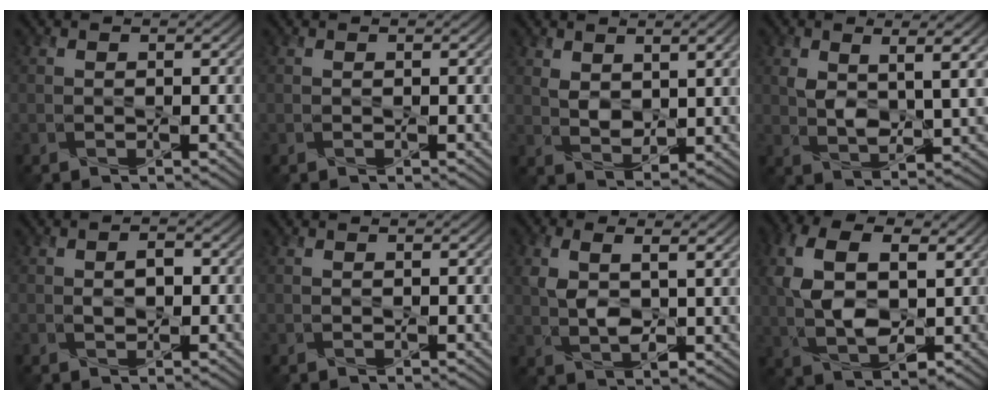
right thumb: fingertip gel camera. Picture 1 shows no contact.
{"total": 0.0}
{"total": 5.8, "force": [2.5, 2.9, 4.3], "torque": [-0.088, -0.007, 0.050]}
{"total": 6.2, "force": [2.2, 2.6, 5.2], "torque": [-0.104, -0.005, 0.041]}
{"total": 2.1, "force": [0.1, 1.3, 1.7], "torque": [-0.030, -0.001, 0.002]}
{"total": 0.0}
{"total": 6.5, "force": [1.9, 3.3, 5.3], "torque": [-0.115, -0.004, 0.035]}
{"total": 10.4, "force": [2.0, 6.2, 8.2], "torque": [-0.192, 0.003, 0.034]}